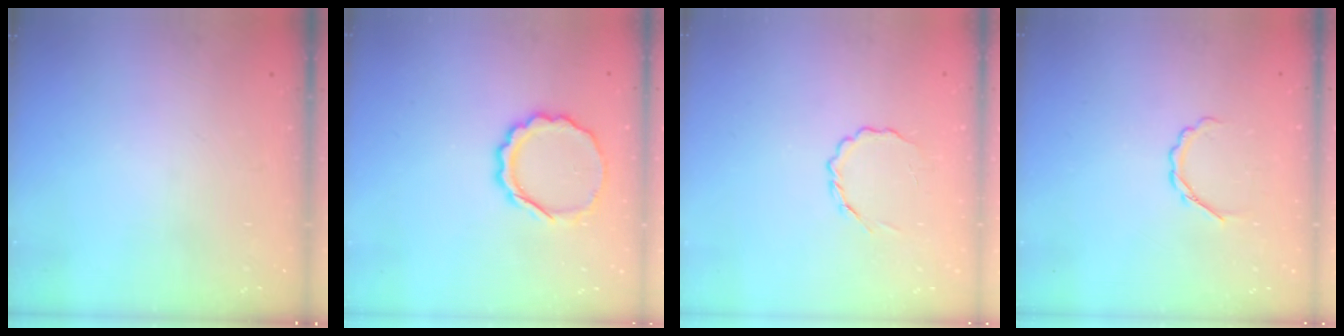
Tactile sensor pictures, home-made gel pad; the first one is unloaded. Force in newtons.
{"total": 9.1, "press": 9.0, "slide": 1.7}
{"total": 3.3, "press": 3.1, "slide": 1.2}
{"total": 3.0, "press": 2.8, "slide": 0.9}